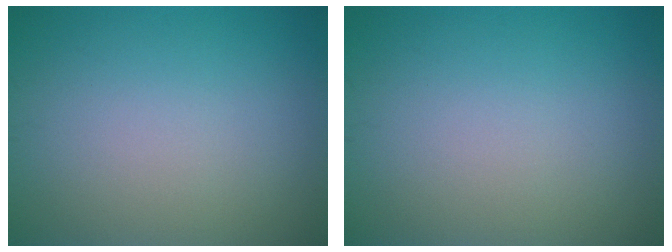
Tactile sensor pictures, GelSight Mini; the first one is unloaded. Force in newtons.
{"total": 0.0}